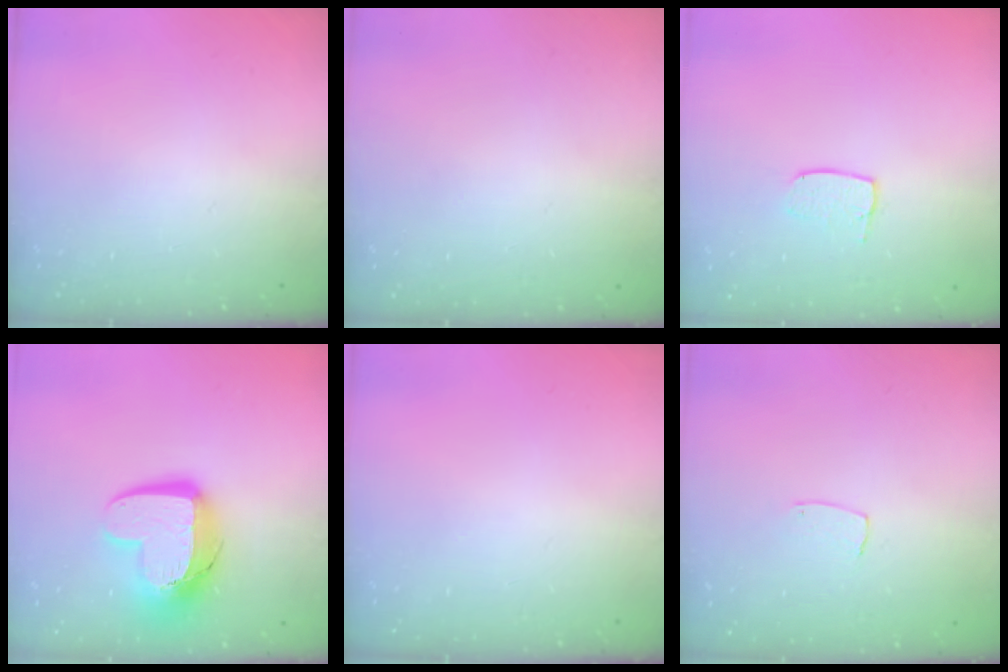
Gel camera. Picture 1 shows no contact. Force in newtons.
{"total": 0.0}
{"total": 5.5, "press": 5.5, "slide": 0.4}
{"total": 14.6, "press": 14.6, "slide": 1.4}
{"total": 0.0}
{"total": 4.3, "press": 4.3, "slide": 0.2}